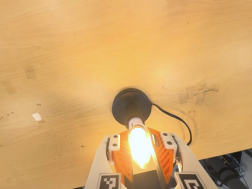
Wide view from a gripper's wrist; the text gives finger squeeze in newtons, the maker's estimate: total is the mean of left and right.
{"total": 17.1, "left": 16.7, "right": 17.5}